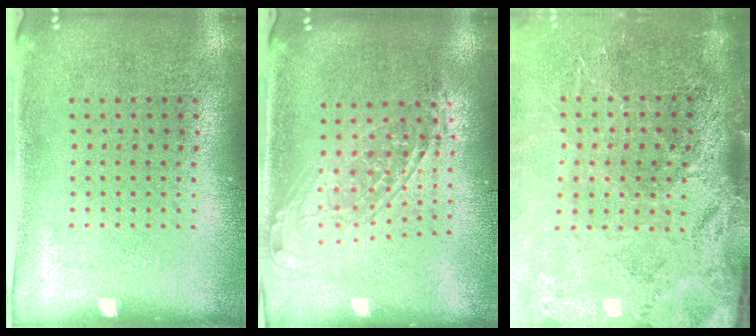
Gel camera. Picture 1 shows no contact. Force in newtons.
{"total": 1.6, "press": 1.3, "slide": 1.0}
{"total": 4.0, "press": 3.3, "slide": 2.2}